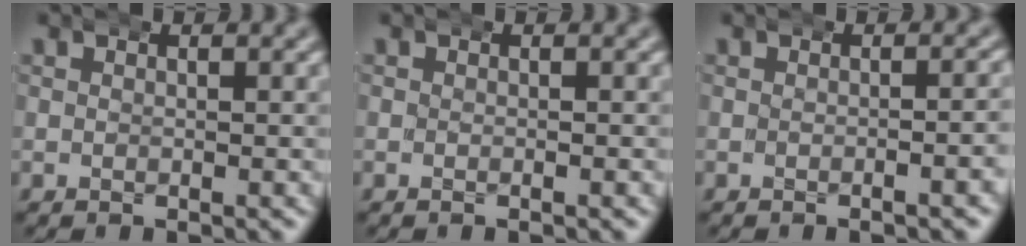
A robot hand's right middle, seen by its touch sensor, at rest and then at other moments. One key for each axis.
{"total": 0.0}
{"total": 1.4, "fx": -0.5, "fy": 0.2, "fz": 1.2, "tx": -0.014, "ty": 0.014, "tz": -0.010}